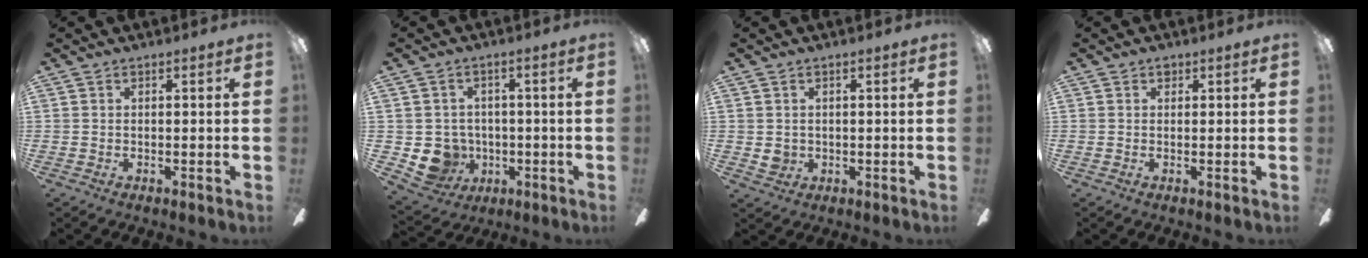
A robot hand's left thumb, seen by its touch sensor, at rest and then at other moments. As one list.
[{"total": 8.1, "force": [-1.2, 7.7, 2.1], "torque": [-0.062, 0.002, -0.016]}, {"total": 2.8, "force": [0.4, 2.6, 1.0], "torque": [-0.014, 0.001, 0.007]}, {"total": 1.0, "force": [0.6, 0.7, 0.5], "torque": [-0.003, 0.000, 0.009]}]